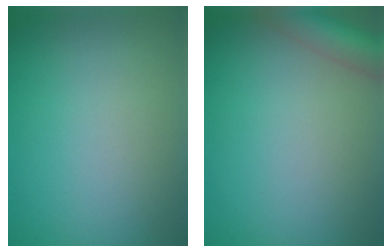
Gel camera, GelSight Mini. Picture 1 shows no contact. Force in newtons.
{"total": 4.3, "press": 4.3, "slide": 0.3}